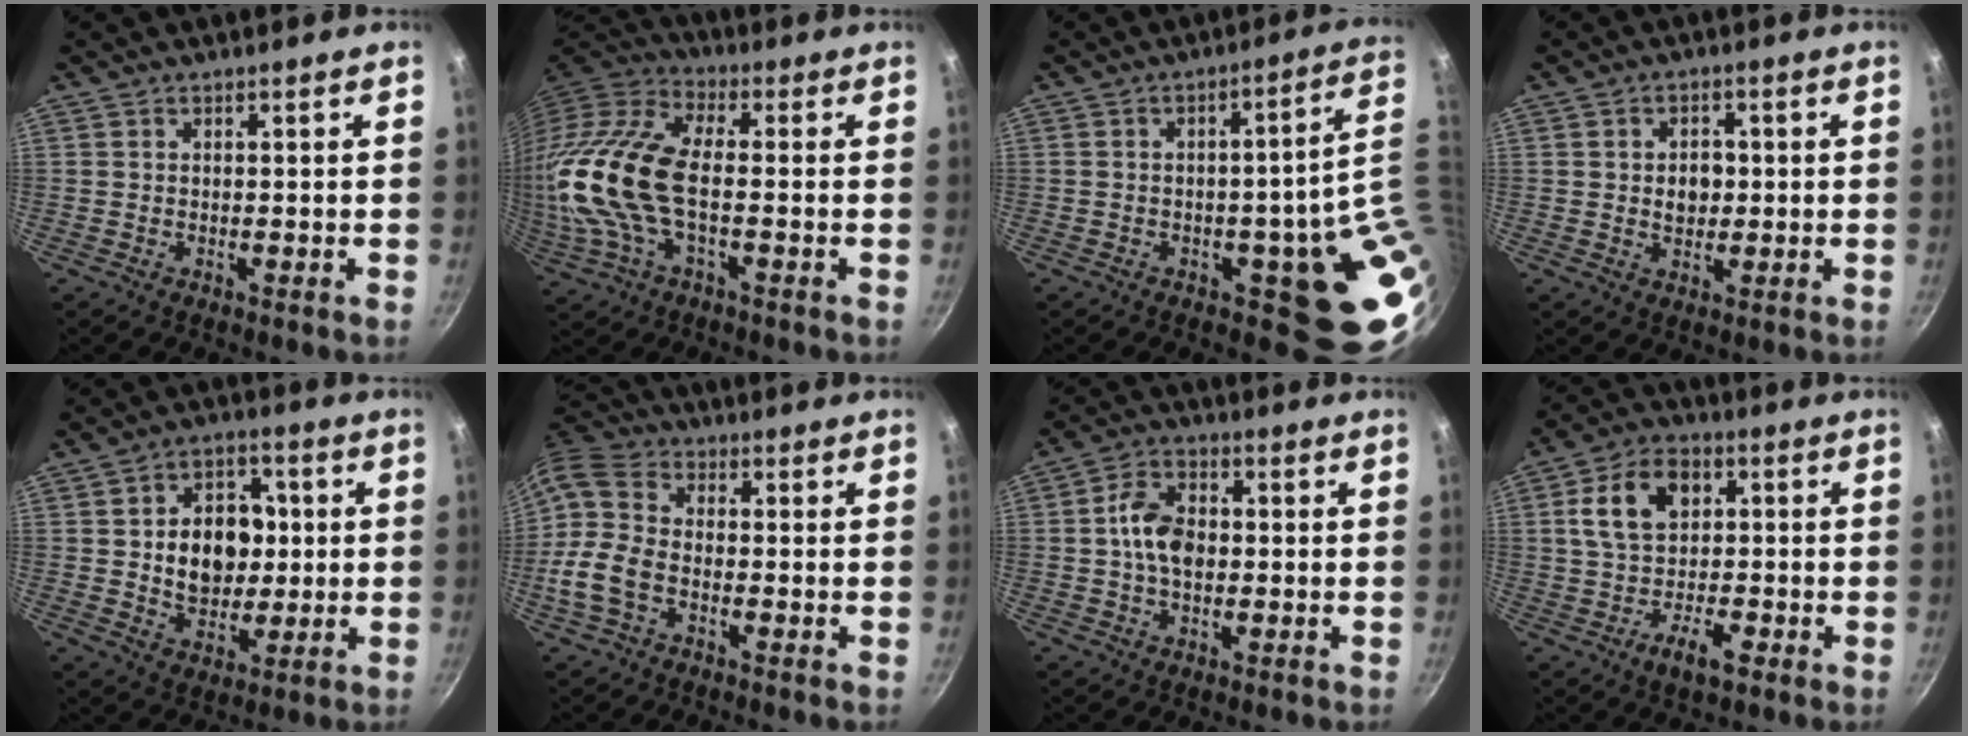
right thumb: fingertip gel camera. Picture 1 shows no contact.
{"total": 19.8, "force": [-1.5, 9.3, 17.5], "torque": [-0.369, 0.019, -0.042]}
{"total": 12.6, "force": [0.7, 4.4, 11.8], "torque": [-0.099, -0.004, 0.021]}
{"total": 4.3, "force": [0.2, 3.3, 2.7], "torque": [-0.025, -0.001, 0.003]}
{"total": 12.5, "force": [0.8, 9.6, 8.1], "torque": [-0.080, 0.005, 0.016]}
{"total": 10.8, "force": [-2.6, 6.9, 7.9], "torque": [-0.150, 0.030, -0.065]}
{"total": 7.9, "force": [0.0, 5.2, 5.9], "torque": [-0.099, 0.017, -0.007]}
{"total": 11.7, "force": [-0.8, 7.9, 8.6], "torque": [-0.125, 0.026, -0.028]}